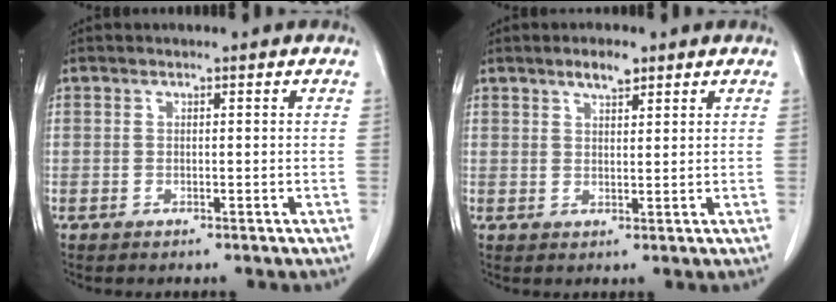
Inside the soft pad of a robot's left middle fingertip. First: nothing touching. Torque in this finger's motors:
{"motor_torque": [0.49, -0.40, 0.00, 0.01]}